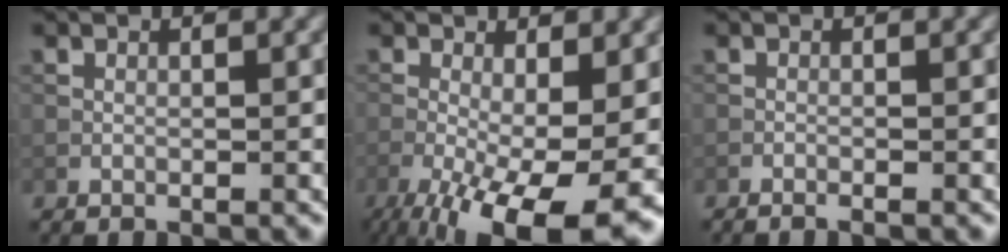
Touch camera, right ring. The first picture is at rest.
{"total": 13.8, "force": [-5.6, 4.7, 11.7], "torque": [-0.204, -0.028, -0.081]}
{"total": 0.8, "force": [-0.7, 0.0, 0.4], "torque": [-0.012, 0.003, -0.015]}